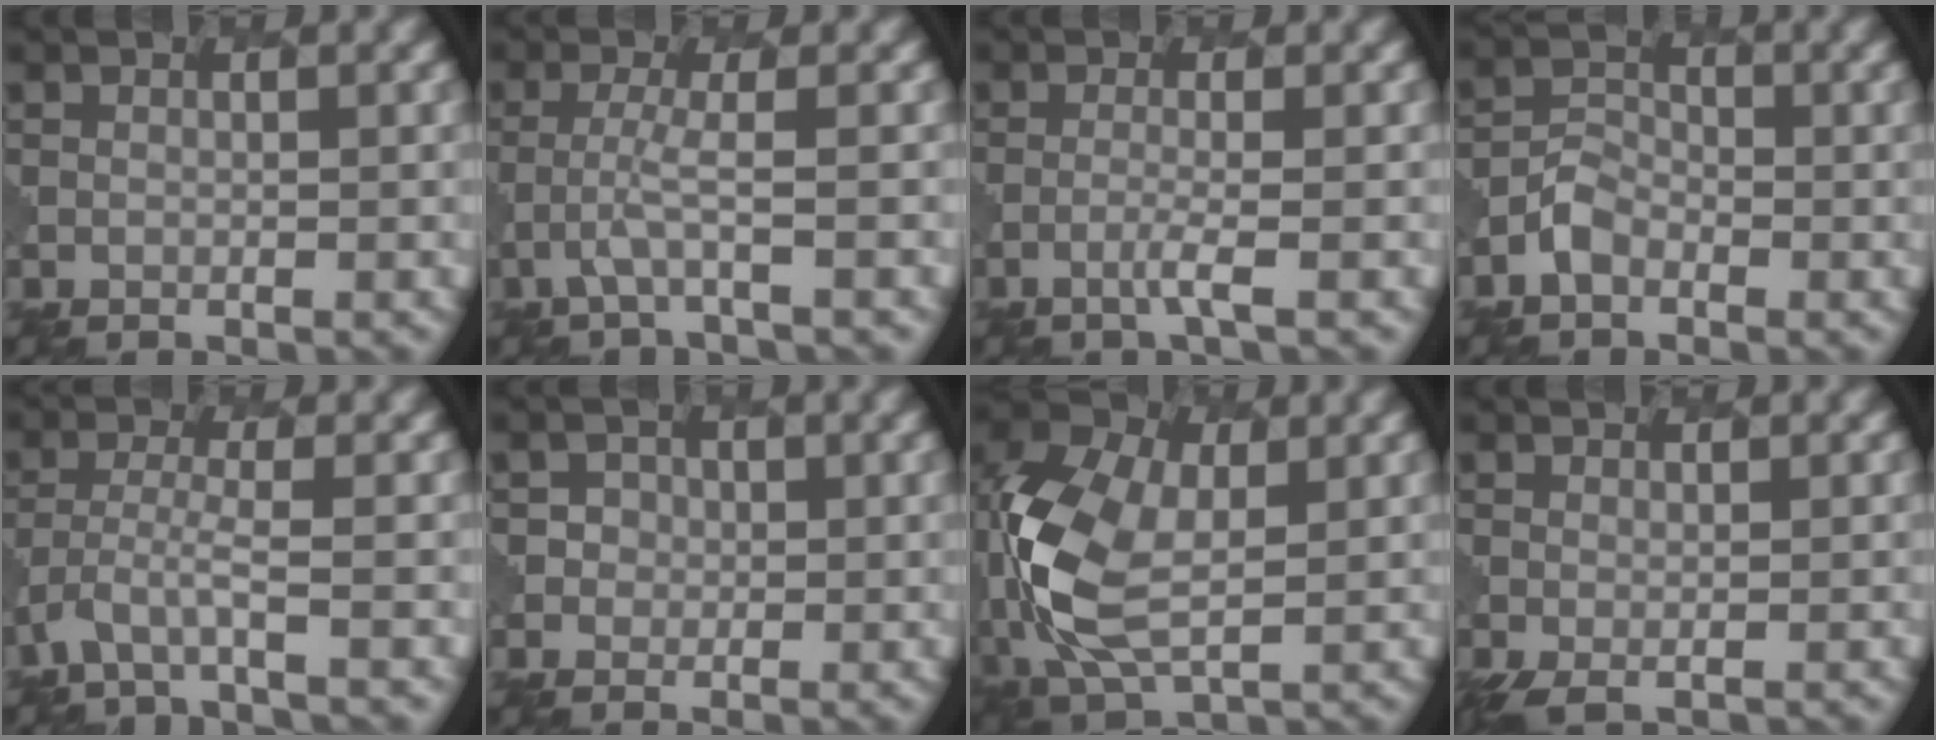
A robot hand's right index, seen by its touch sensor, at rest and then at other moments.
{"total": 1.9, "force": [-0.9, 0.0, 1.6], "torque": [-0.035, 0.002, -0.027]}
{"total": 1.5, "force": [-0.7, 0.1, 1.3], "torque": [-0.022, 0.002, -0.023]}
{"total": 2.0, "force": [-1.3, 1.4, 0.7], "torque": [-0.017, 0.004, -0.030]}
{"total": 2.6, "force": [-1.9, 0.4, 1.8], "torque": [-0.046, -0.012, -0.045]}
{"total": 2.2, "force": [0.0, 2.2, 0.1], "torque": [0.010, 0.008, -0.006]}
{"total": 10.5, "force": [-0.1, 6.8, 8.0], "torque": [-0.201, -0.001, -0.008]}
{"total": 1.4, "force": [-0.6, 0.5, 1.1], "torque": [-0.033, -0.008, -0.008]}